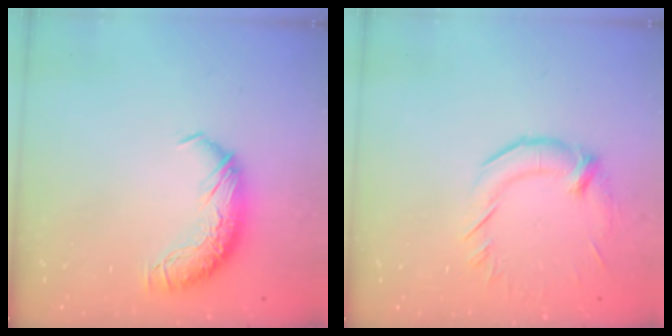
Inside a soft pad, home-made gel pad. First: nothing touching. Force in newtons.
{"total": 1.5, "press": 0.4, "slide": 1.4}